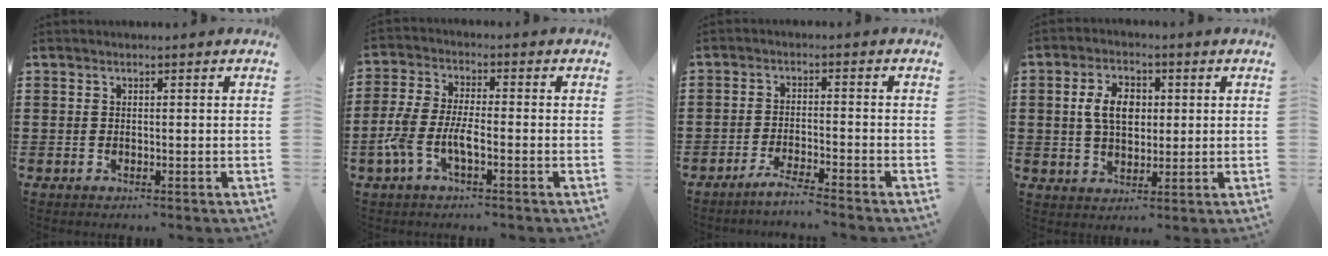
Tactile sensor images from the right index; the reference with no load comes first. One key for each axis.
{"total": 5.8, "fx": -2.6, "fy": 1.9, "fz": 4.9, "tx": -0.125, "ty": -0.010, "tz": -0.057}
{"total": 3.3, "fx": -3.0, "fy": -0.5, "fz": 1.2, "tx": -0.020, "ty": 0.000, "tz": -0.057}
{"total": 6.0, "fx": 0.9, "fy": 3.9, "fz": 4.6, "tx": -0.098, "ty": 0.010, "tz": 0.008}